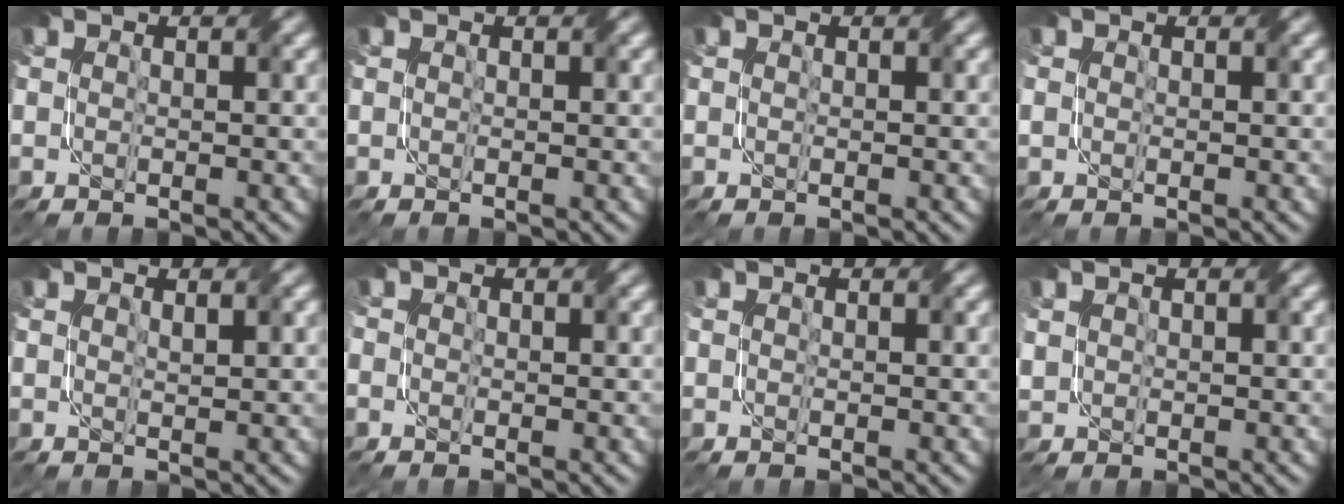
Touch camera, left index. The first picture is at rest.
{"total": 0.0}
{"total": 0.0}
{"total": 0.6, "force": [0.0, 0.5, 0.2], "torque": [-0.006, 0.000, 0.001]}
{"total": 0.6, "force": [0.5, 0.0, 0.3], "torque": [-0.006, 0.000, 0.010]}
{"total": 0.7, "force": [-0.2, 0.6, 0.2], "torque": [-0.005, -0.006, -0.005]}
{"total": 0.0}
{"total": 1.0, "force": [0.7, 0.8, 0.1], "torque": [-0.008, 0.002, 0.020]}